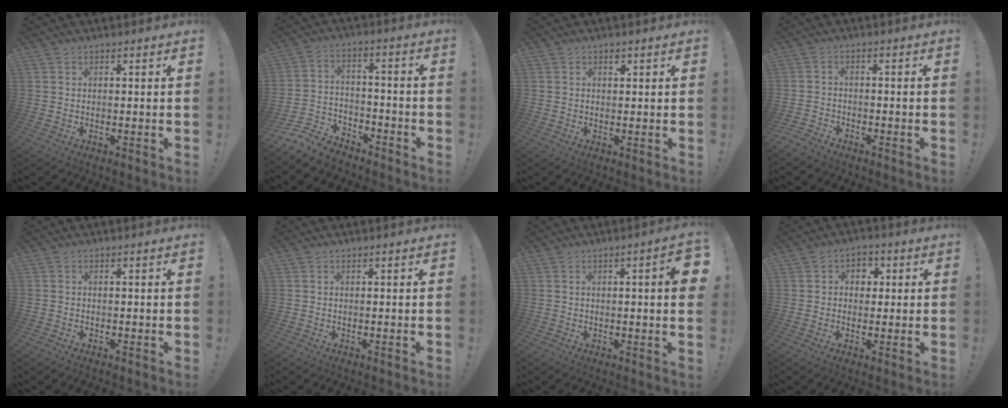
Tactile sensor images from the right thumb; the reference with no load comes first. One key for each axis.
{"total": 8.7, "fx": -7.5, "fy": 3.8, "fz": 2.2, "tx": -0.038, "ty": 0.036, "tz": -0.142}
{"total": 1.1, "fx": 0.7, "fy": 0.8, "fz": 0.3, "tx": 0.004, "ty": -0.002, "tz": 0.011}
{"total": 2.9, "fx": -2.8, "fy": 0.9, "fz": 0.3, "tx": -0.012, "ty": 0.002, "tz": -0.056}
{"total": 0.7, "fx": -0.6, "fy": 0.3, "fz": 0.0, "tx": 0.002, "ty": 0.001, "tz": -0.011}
{"total": 0.0}
{"total": 5.1, "fx": 0.5, "fy": 0.2, "fz": 5.1, "tx": -0.070, "ty": -0.006, "tz": 0.007}
{"total": 4.7, "fx": 0.3, "fy": 4.4, "fz": 1.7, "tx": -0.022, "ty": 0.005, "tz": 0.005}